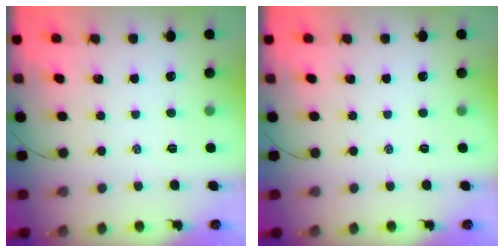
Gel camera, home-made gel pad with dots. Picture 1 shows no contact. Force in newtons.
{"total": 0.0}